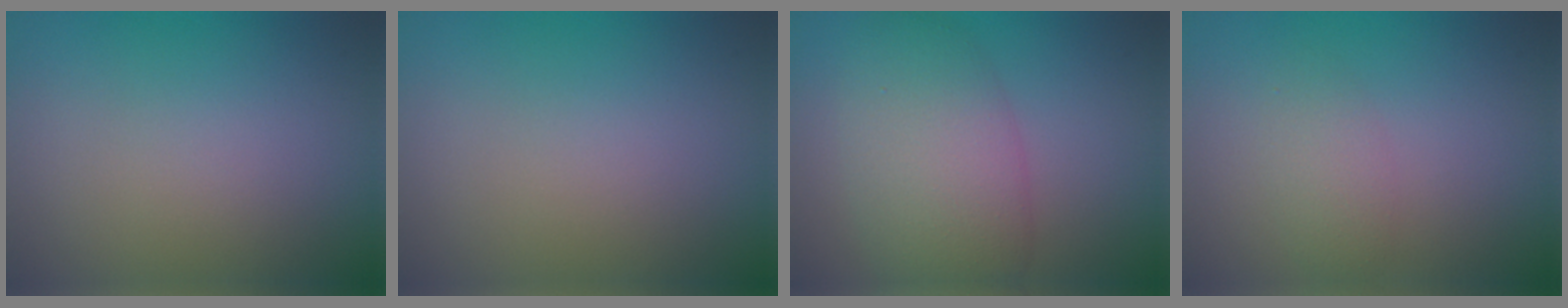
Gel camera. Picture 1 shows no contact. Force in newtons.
{"total": 0.0}
{"total": 7.4, "press": 7.4, "slide": 0.3}
{"total": 2.0, "press": 2.0, "slide": 0.1}